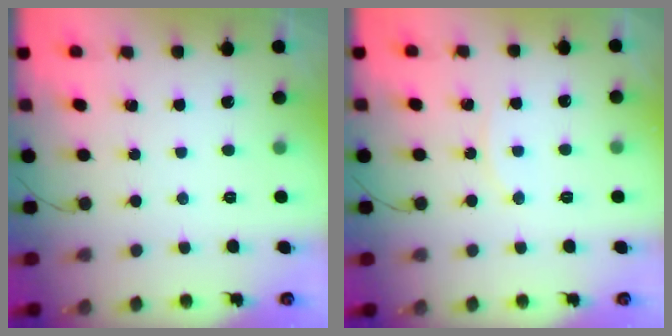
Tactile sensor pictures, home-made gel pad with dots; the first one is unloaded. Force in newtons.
{"total": 5.9, "press": 5.9, "slide": 0.2}